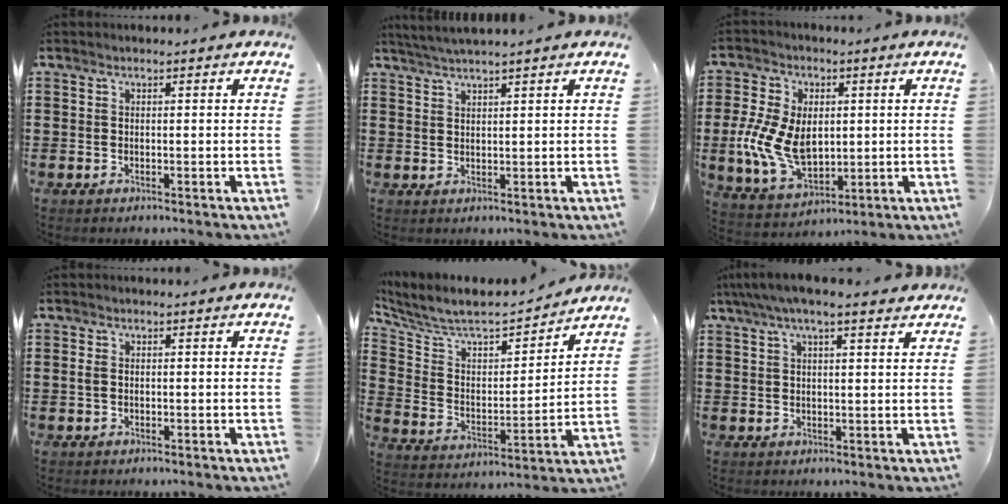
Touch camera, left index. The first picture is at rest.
{"total": 2.4, "force": [2.2, -0.5, 0.6], "torque": [-0.017, -0.002, 0.043]}
{"total": 11.1, "force": [0.0, 7.3, 8.4], "torque": [-0.201, 0.004, 0.000]}
{"total": 1.0, "force": [0.0, 0.6, 0.8], "torque": [-0.025, 0.001, -0.004]}
{"total": 7.0, "force": [6.3, 2.0, 2.4], "torque": [-0.080, -0.045, 0.104]}
{"total": 4.9, "force": [3.6, 0.8, 3.2], "torque": [-0.070, 0.002, 0.062]}